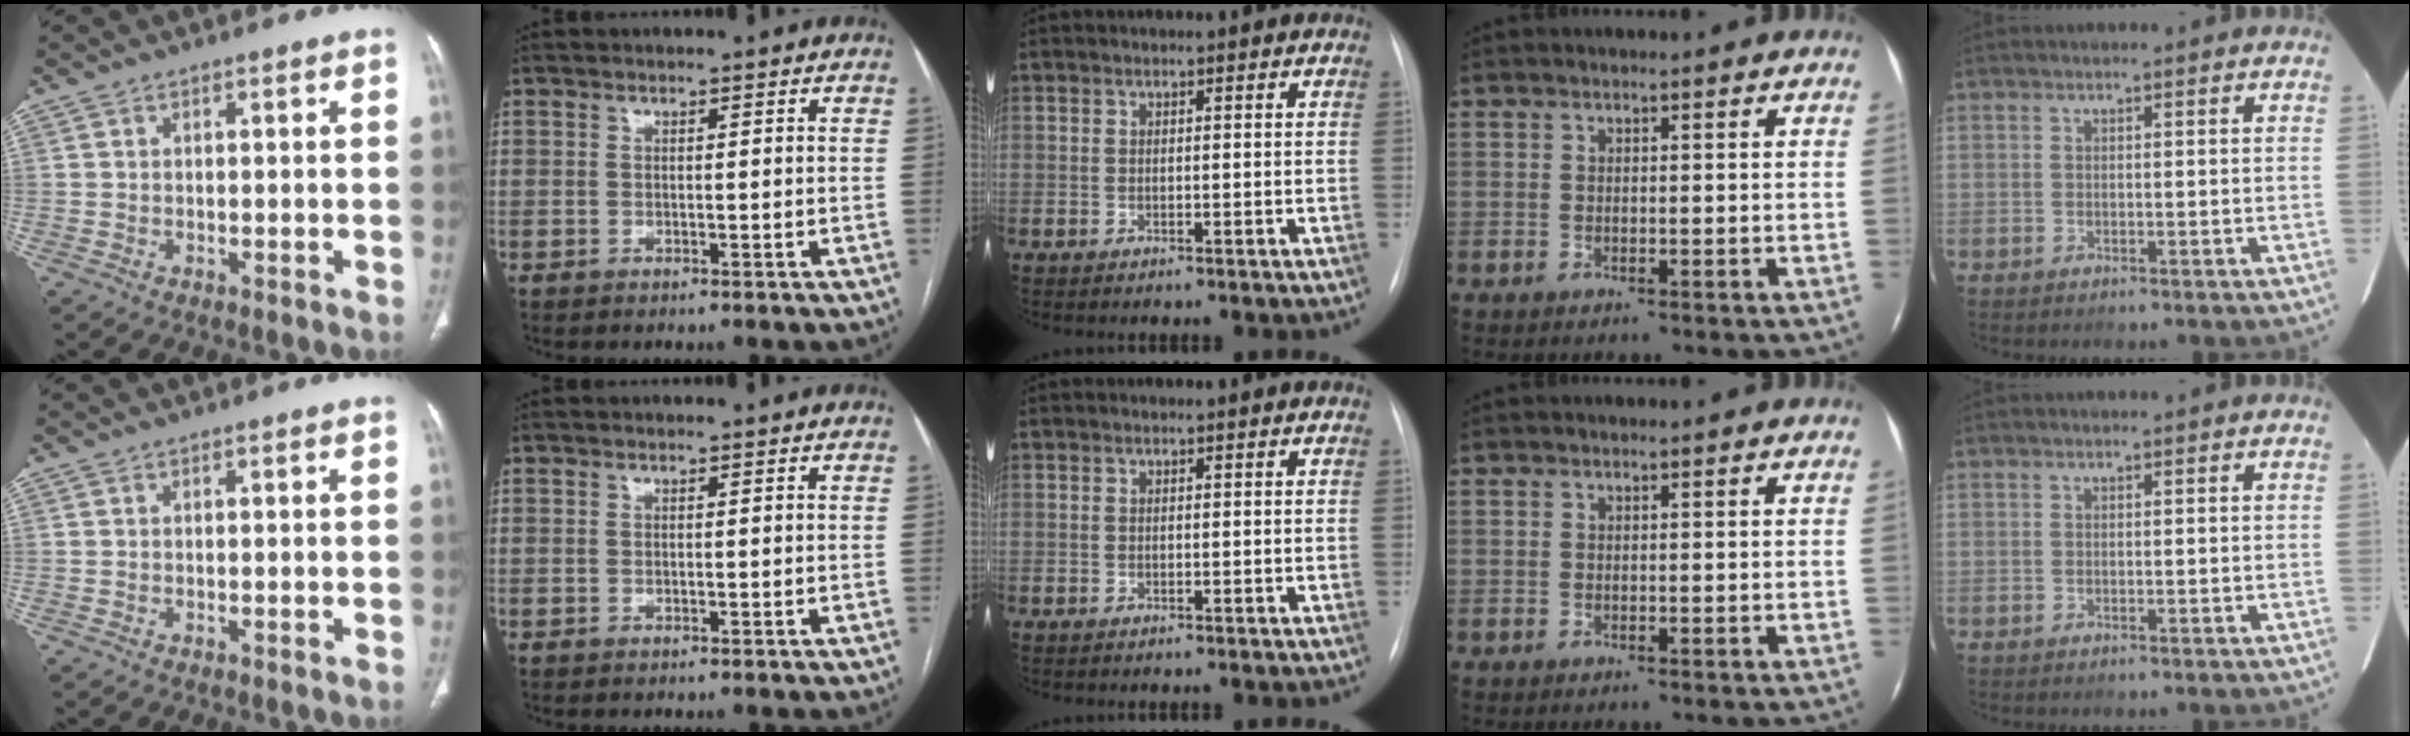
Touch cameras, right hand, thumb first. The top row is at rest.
{}